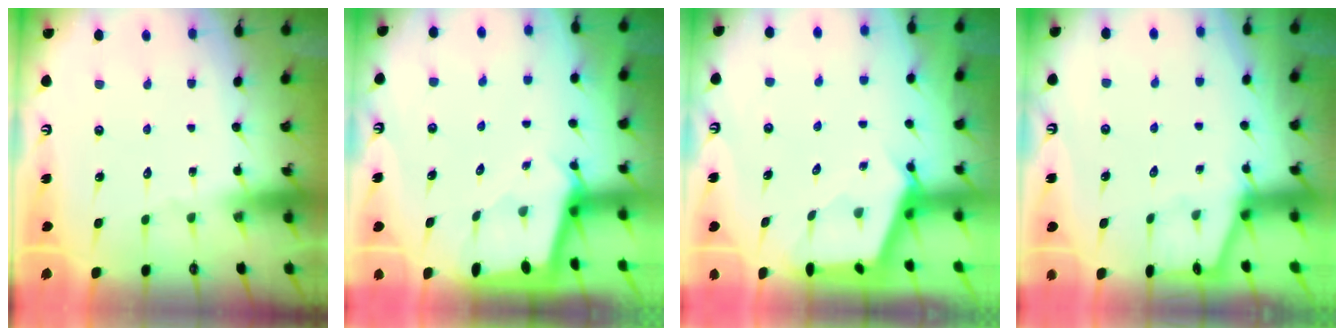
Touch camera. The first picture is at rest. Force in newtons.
{"total": 1.5, "press": 1.5, "slide": 0.2}
{"total": 2.7, "press": 2.7, "slide": 0.3}
{"total": 2.1, "press": 2.1, "slide": 0.3}